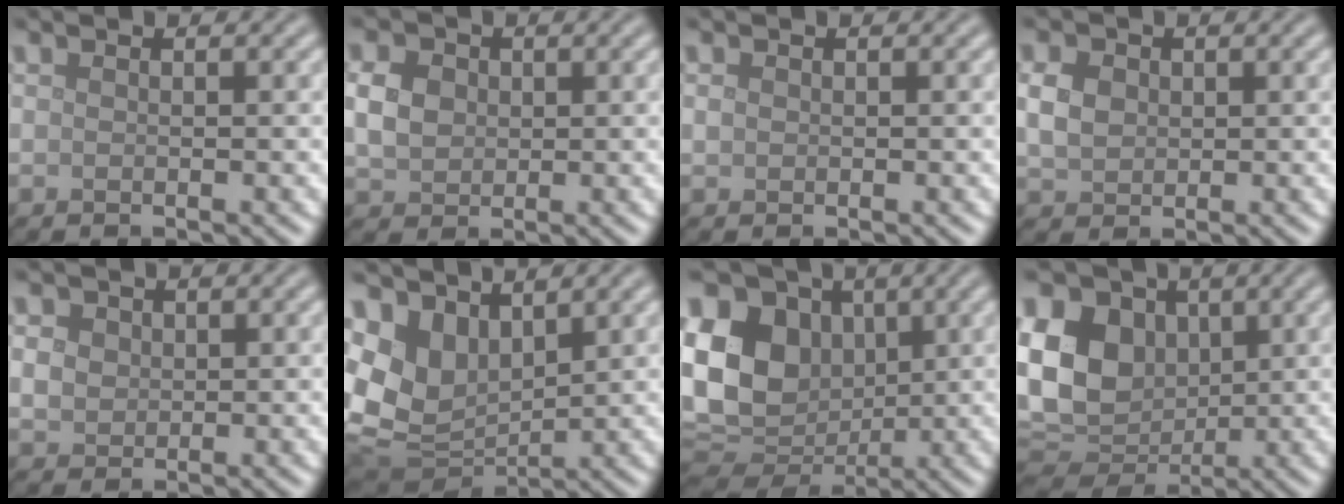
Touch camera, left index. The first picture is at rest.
{"total": 3.3, "force": [0.5, 2.7, 1.8], "torque": [-0.041, 0.001, 0.008]}
{"total": 0.6, "force": [0.1, 0.5, 0.2], "torque": [-0.003, 0.000, 0.002]}
{"total": 2.8, "force": [0.5, 2.3, 1.5], "torque": [-0.036, 0.002, 0.008]}
{"total": 2.2, "force": [0.6, 1.9, 0.9], "torque": [-0.021, 0.000, 0.014]}
{"total": 8.4, "force": [2.7, 6.2, 5.0], "torque": [-0.133, -0.013, 0.059]}
{"total": 14.8, "force": [2.3, 11.5, 8.9], "torque": [-0.191, 0.013, 0.035]}
{"total": 13.1, "force": [2.5, 10.1, 7.9], "torque": [-0.174, 0.016, 0.039]}